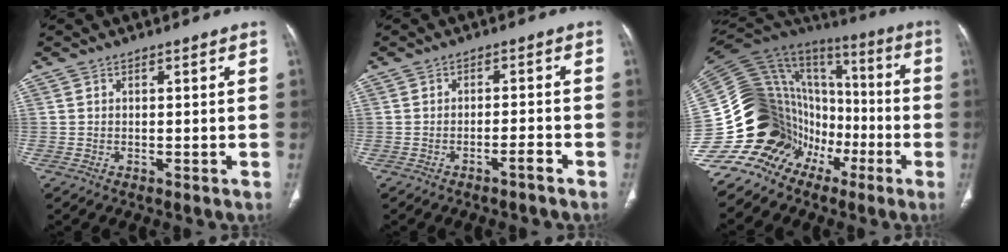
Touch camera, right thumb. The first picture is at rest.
{"total": 2.3, "force": [-1.7, 0.2, 1.6], "torque": [-0.034, 0.017, -0.027]}
{"total": 22.3, "force": [-12.0, 17.0, 8.0], "torque": [-0.121, 0.125, -0.211]}